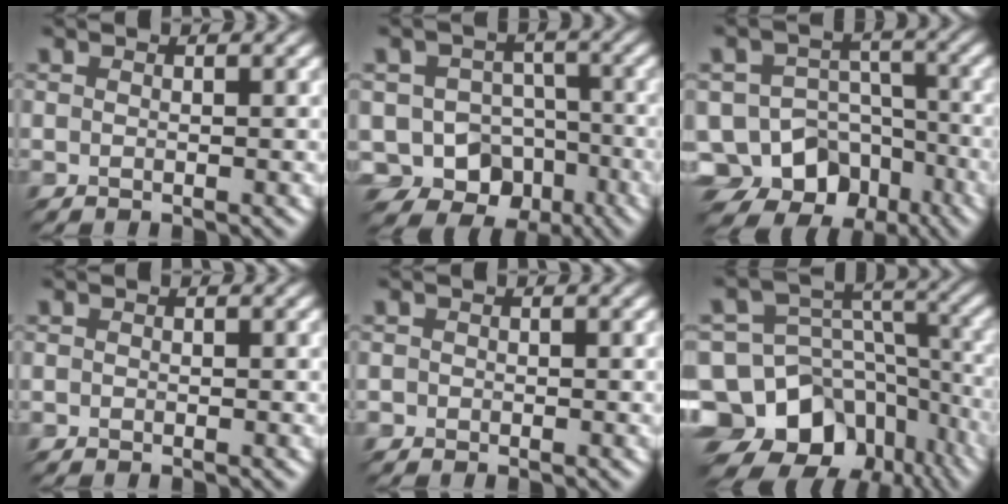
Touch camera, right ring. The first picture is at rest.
{"total": 10.4, "force": [-5.3, 8.7, 1.9], "torque": [-0.026, -0.014, -0.077]}
{"total": 12.9, "force": [-8.7, 9.2, 2.2], "torque": [-0.039, -0.018, -0.127]}
{"total": 1.1, "force": [-0.6, -0.7, -0.7], "torque": [-0.002, -0.001, 0.004]}
{"total": 1.4, "force": [-0.7, -0.7, -1.0], "torque": [0.001, 0.001, 0.004]}
{"total": 13.9, "force": [-9.0, 9.7, 4.3], "torque": [-0.125, 0.009, -0.110]}